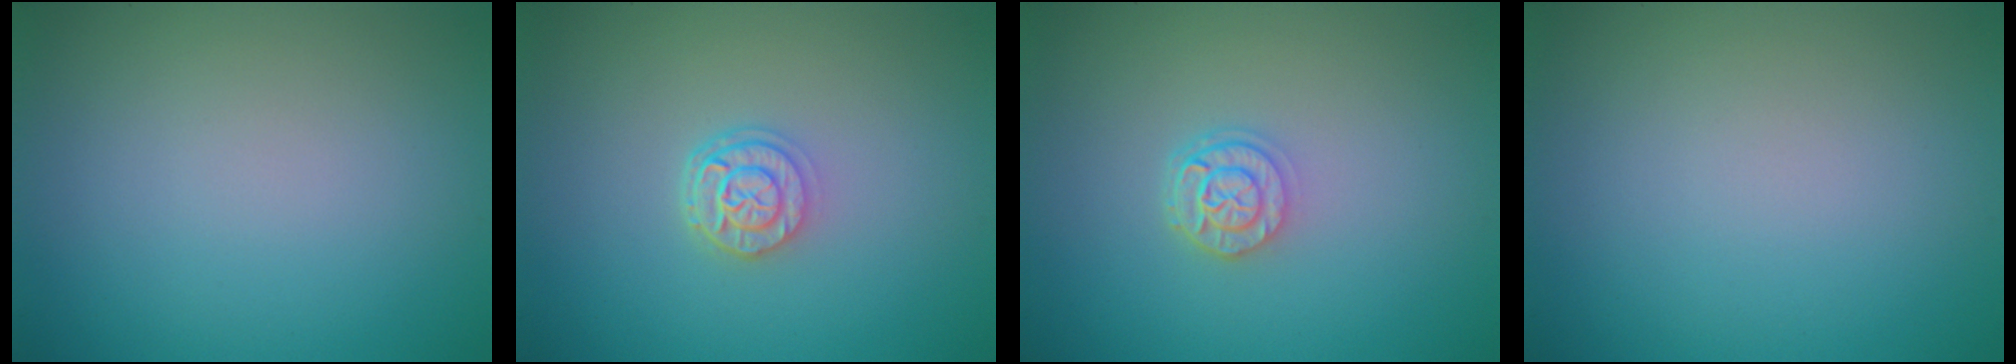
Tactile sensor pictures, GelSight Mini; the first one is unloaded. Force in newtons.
{"total": 2.6, "press": 2.1, "slide": 1.5}
{"total": 2.4, "press": 1.9, "slide": 1.5}
{"total": 0.0}